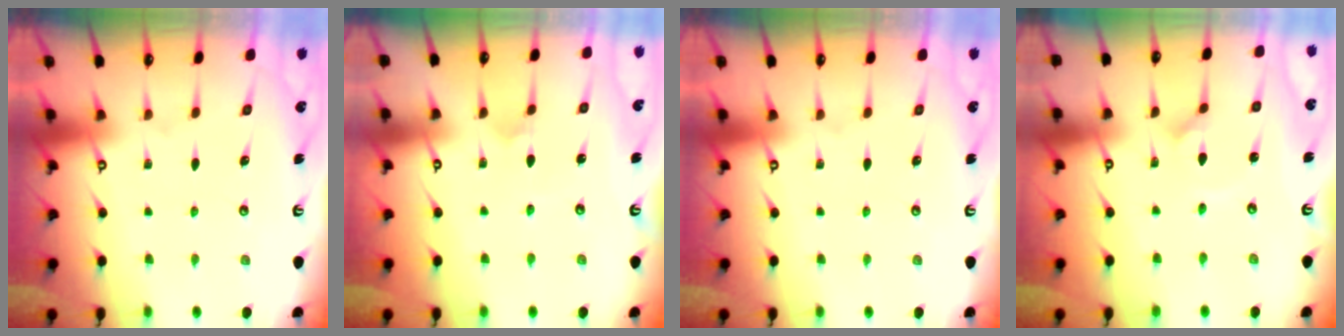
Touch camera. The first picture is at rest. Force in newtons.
{"total": 3.0, "press": 3.0, "slide": 0.2}
{"total": 0.0}
{"total": 2.9, "press": 2.9, "slide": 0.2}